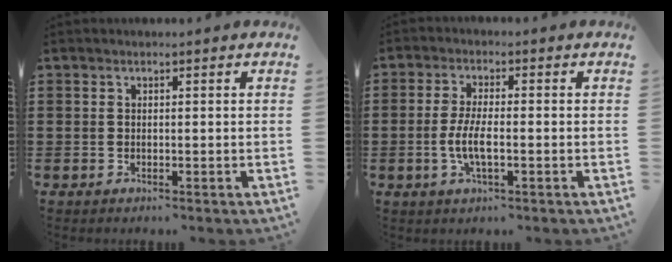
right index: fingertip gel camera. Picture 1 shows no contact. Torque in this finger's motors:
{"motor_torque": [1.27, 0.87, 0.54, 0.18]}